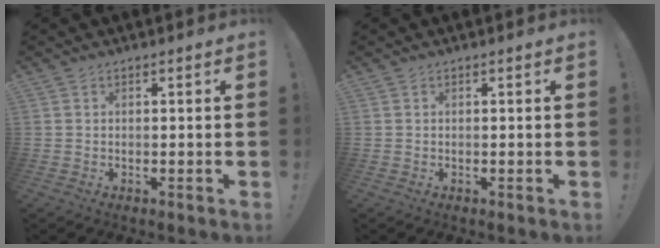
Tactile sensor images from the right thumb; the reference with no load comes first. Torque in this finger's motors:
{"motor_torque": [0.00, 0.00, 0.00, 0.00, 0.00]}